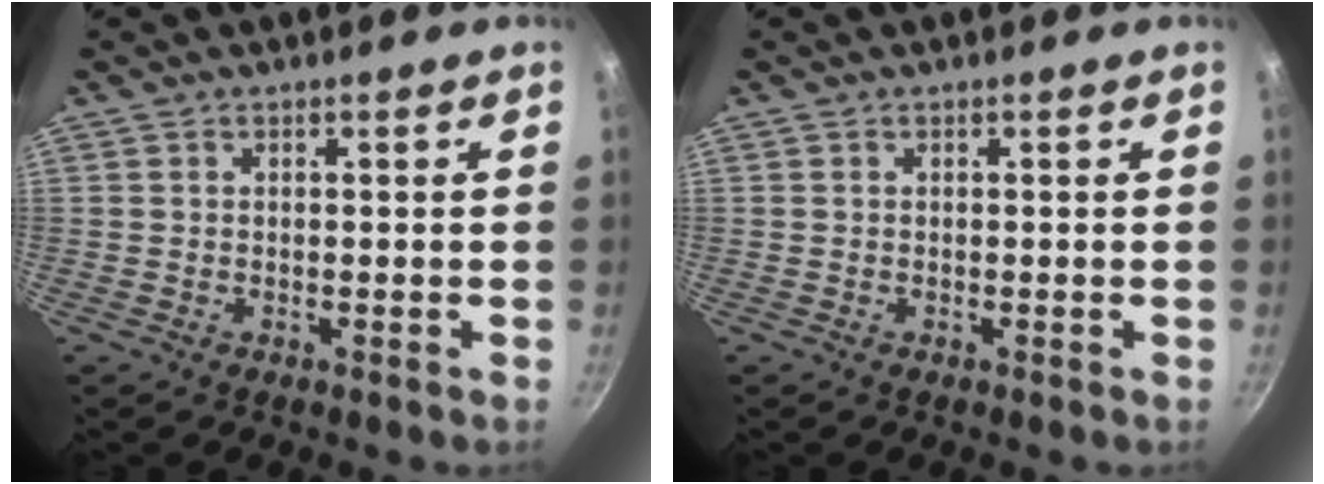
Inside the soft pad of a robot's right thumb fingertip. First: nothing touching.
{"total": 0.0}